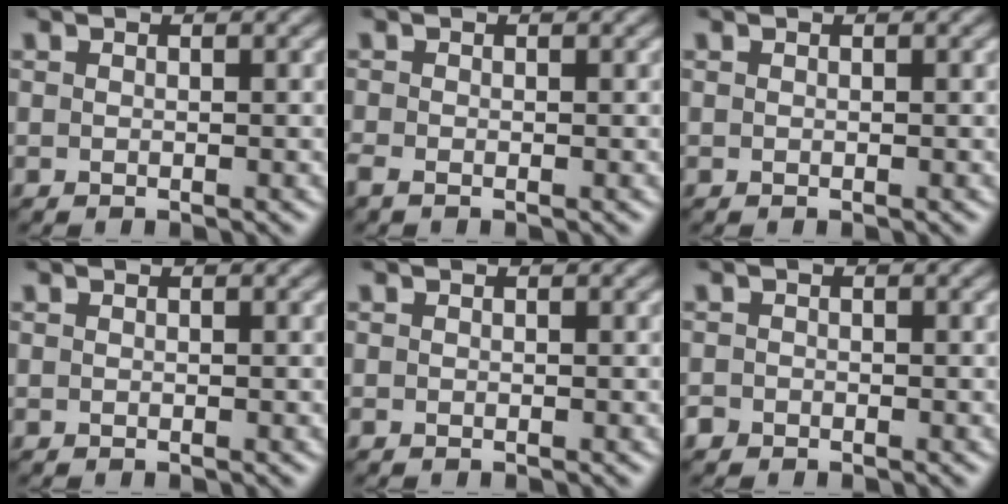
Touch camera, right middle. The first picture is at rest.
{"total": 1.1, "force": [-0.8, 0.3, 0.7], "torque": [-0.021, -0.009, -0.021]}
{"total": 0.0}
{"total": 0.0}
{"total": 0.0}
{"total": 0.8, "force": [-0.6, 0.5, 0.0], "torque": [0.003, -0.003, -0.012]}